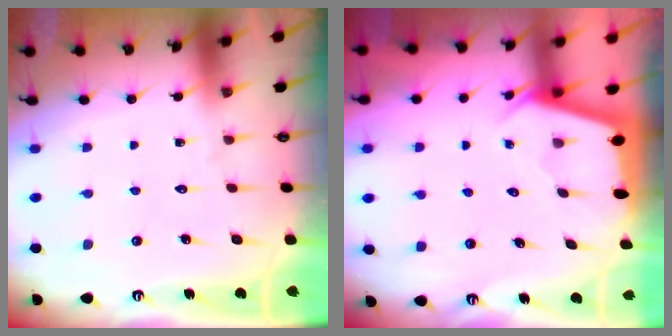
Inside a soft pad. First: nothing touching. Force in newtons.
{"total": 2.2, "press": 2.2, "slide": 0.3}